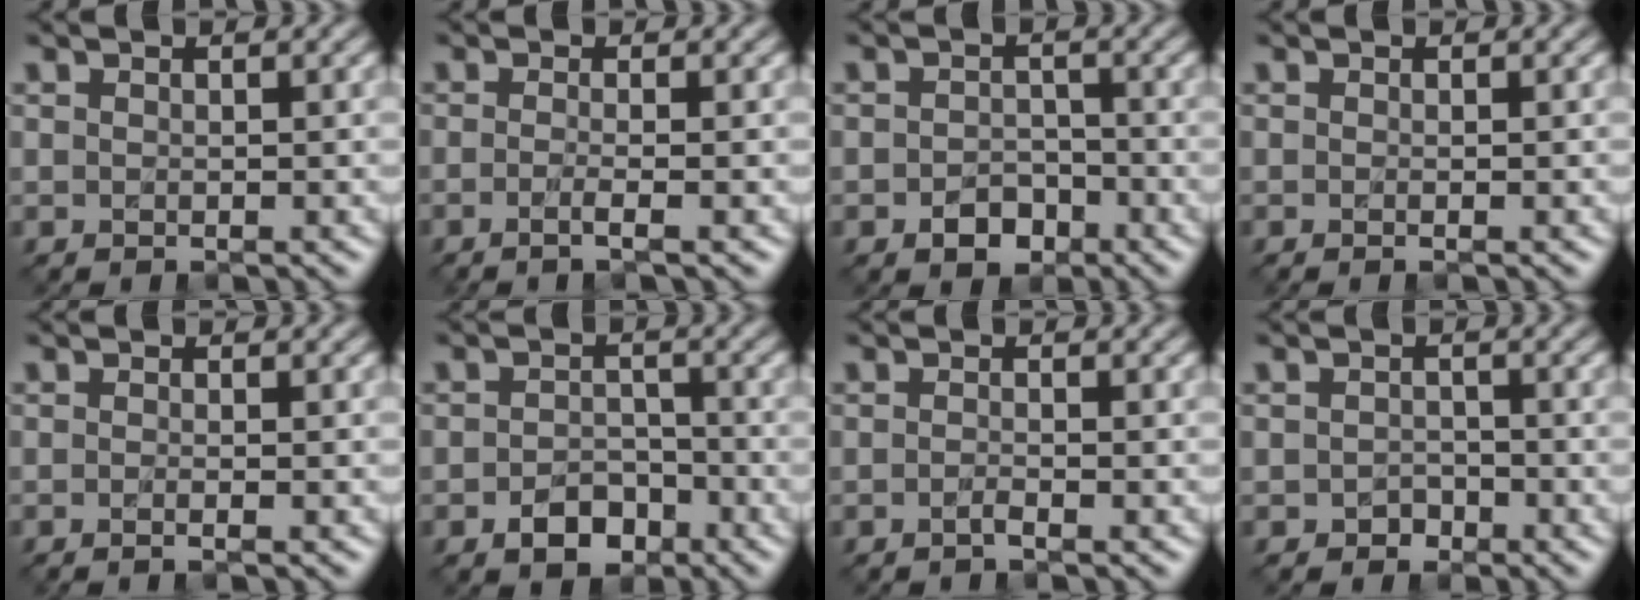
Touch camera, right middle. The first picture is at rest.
{"total": 2.1, "force": [-0.7, 0.7, 1.9], "torque": [-0.023, -0.005, -0.024]}
{"total": 2.5, "force": [-1.4, 1.8, 1.2], "torque": [-0.016, 0.004, -0.024]}
{"total": 0.9, "force": [-0.2, 0.4, 0.7], "torque": [-0.004, -0.007, -0.005]}
{"total": 1.5, "force": [-0.4, 0.7, 1.3], "torque": [-0.008, -0.007, -0.014]}
{"total": 3.1, "force": [-1.7, 2.1, 1.6], "torque": [-0.022, 0.003, -0.031]}
{"total": 0.8, "force": [-0.4, 0.2, 0.6], "torque": [-0.009, 0.002, -0.011]}
{"total": 1.2, "force": [-0.6, 0.9, 0.3], "torque": [0.000, 0.004, -0.011]}